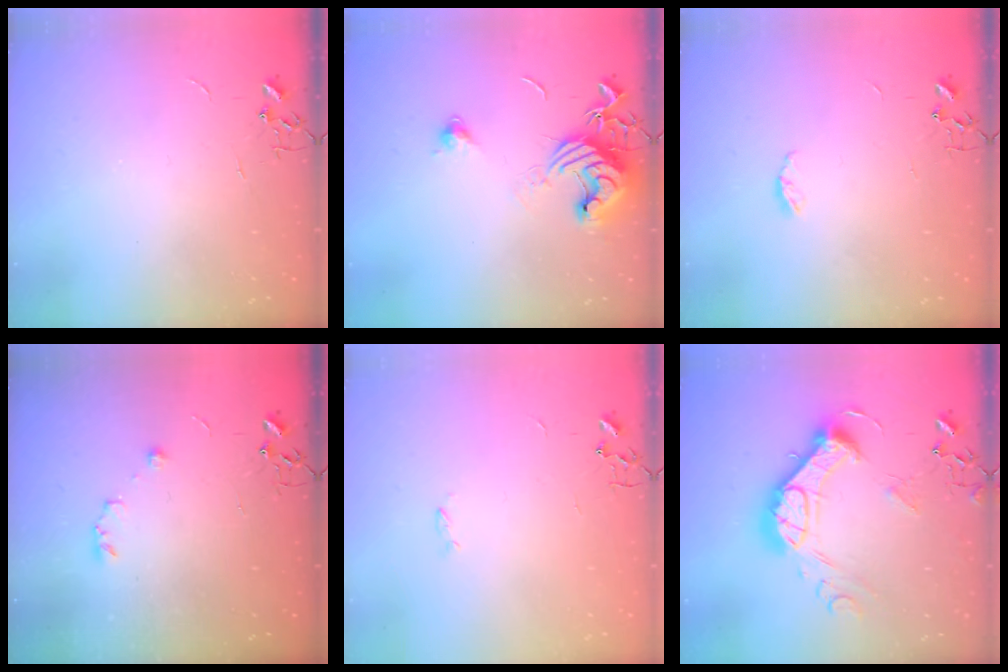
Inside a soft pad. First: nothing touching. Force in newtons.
{"total": 12.8, "press": 12.7, "slide": 1.6}
{"total": 4.4, "press": 4.3, "slide": 0.6}
{"total": 5.8, "press": 5.8, "slide": 0.5}
{"total": 1.8, "press": 1.7, "slide": 0.4}
{"total": 18.3, "press": 18.2, "slide": 1.4}